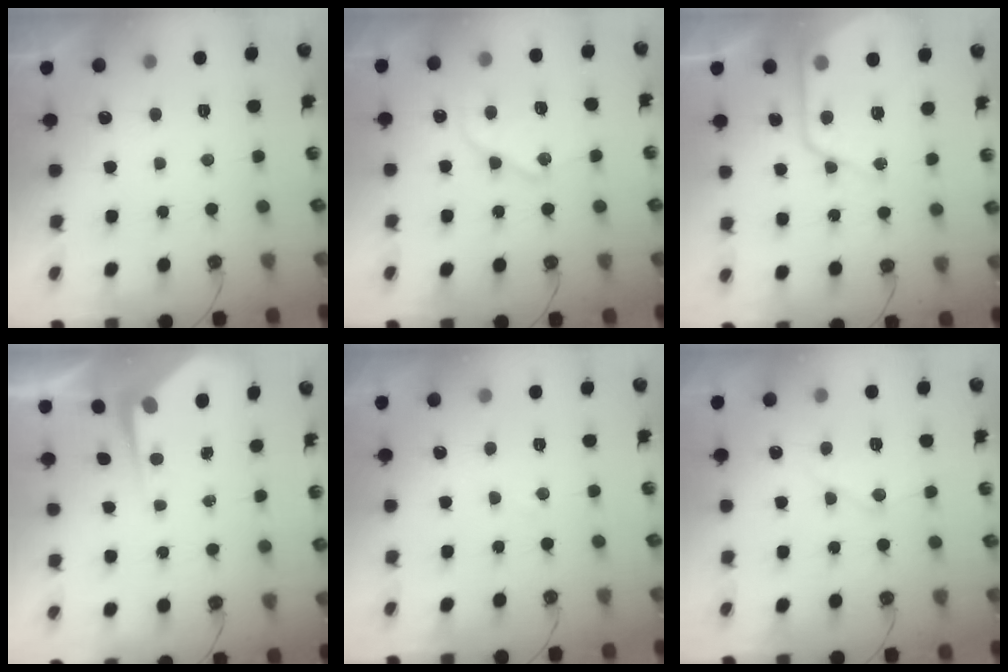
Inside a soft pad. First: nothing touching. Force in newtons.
{"total": 13.5, "press": 13.5, "slide": 1.1}
{"total": 14.2, "press": 14.1, "slide": 1.3}
{"total": 4.2, "press": 4.2, "slide": 0.6}
{"total": 3.8, "press": 3.8, "slide": 0.5}
{"total": 11.8, "press": 11.7, "slide": 1.2}